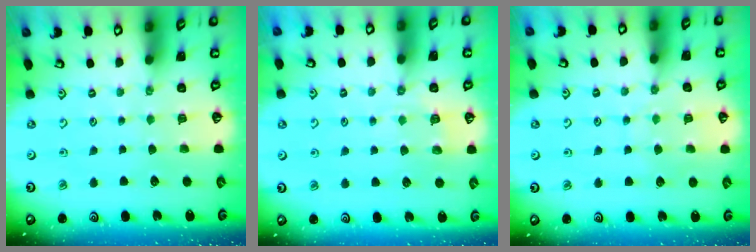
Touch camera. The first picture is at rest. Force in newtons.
{"total": 4.8, "press": 4.7, "slide": 1.1}
{"total": 6.5, "press": 6.5, "slide": 0.8}